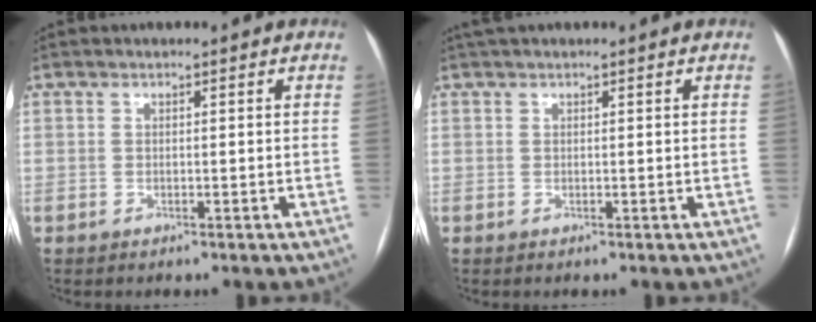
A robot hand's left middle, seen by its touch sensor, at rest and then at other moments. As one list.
[{"total": 1.8, "force": [1.6, 0.1, 0.9], "torque": [-0.012, 0.032, 0.029]}]